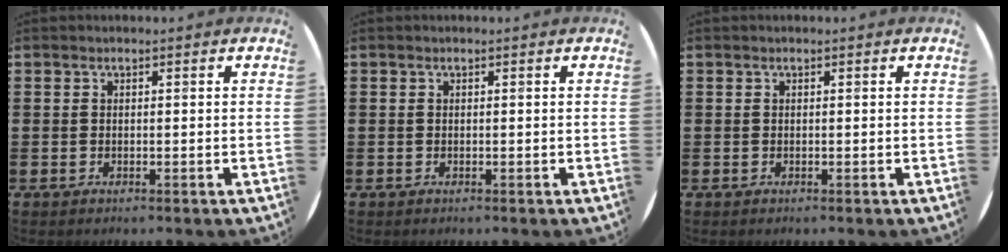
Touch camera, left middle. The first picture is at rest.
{"total": 0.0}
{"total": 0.0}